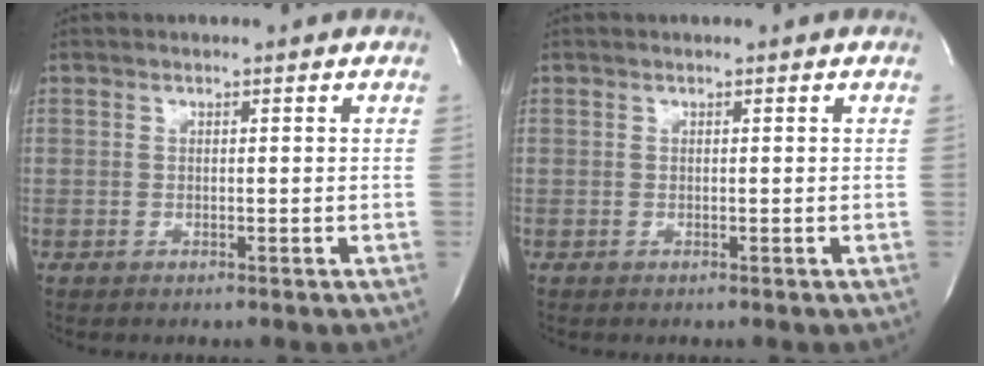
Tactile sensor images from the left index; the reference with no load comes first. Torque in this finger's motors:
{"motor_torque": [-0.09, 0.09, 0.00, -0.01]}